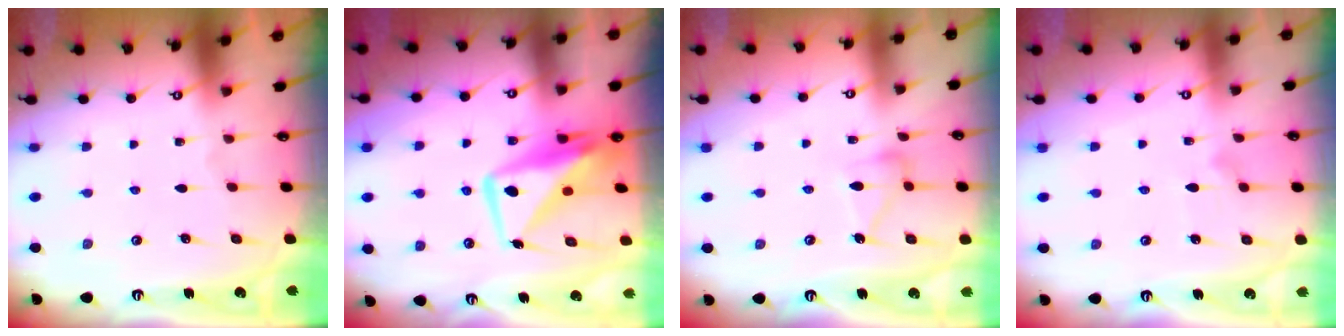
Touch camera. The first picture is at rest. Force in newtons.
{"total": 11.3, "press": 11.2, "slide": 0.8}
{"total": 10.0, "press": 10.0, "slide": 0.6}
{"total": 8.4, "press": 8.4, "slide": 0.4}